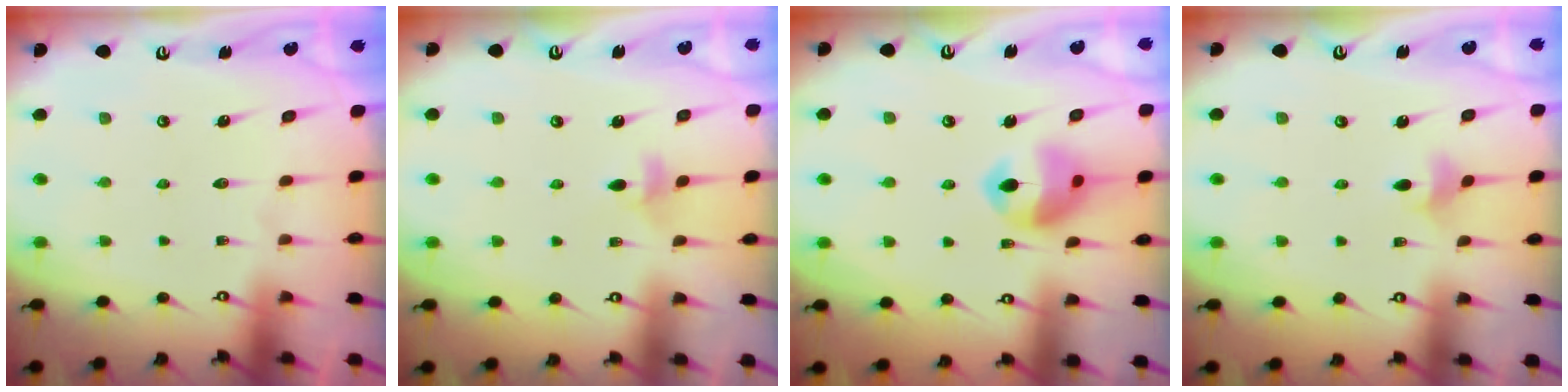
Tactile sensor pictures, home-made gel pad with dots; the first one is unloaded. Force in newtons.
{"total": 4.3, "press": 4.2, "slide": 0.9}
{"total": 11.7, "press": 11.6, "slide": 1.4}
{"total": 4.1, "press": 4.0, "slide": 0.9}